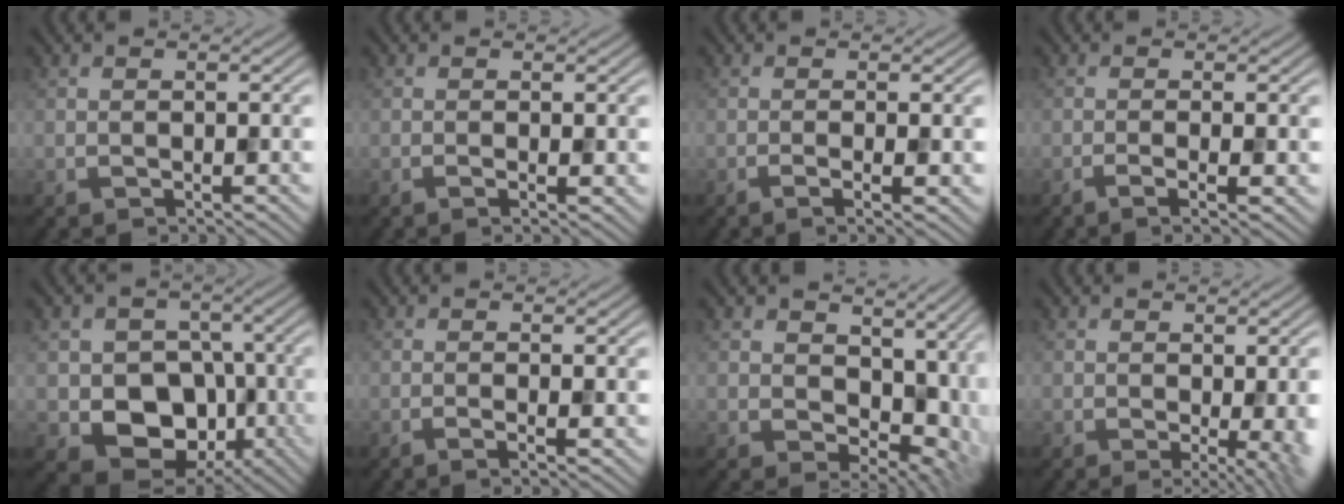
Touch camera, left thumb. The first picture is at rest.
{"total": 1.2, "force": [-0.2, 0.3, 1.2], "torque": [-0.013, 0.002, -0.005]}
{"total": 2.6, "force": [-0.8, 0.6, 2.4], "torque": [-0.030, 0.005, -0.014]}
{"total": 3.2, "force": [-1.3, 0.7, 2.8], "torque": [-0.036, 0.006, -0.021]}
{"total": 8.3, "force": [-2.4, 7.2, 3.4], "torque": [-0.066, -0.022, -0.045]}
{"total": 2.2, "force": [-0.6, 0.5, 2.1], "torque": [-0.025, 0.004, -0.012]}
{"total": 9.3, "force": [2.9, 6.5, 5.9], "torque": [-0.105, -0.026, 0.068]}
{"total": 7.3, "force": [-1.0, 2.9, 6.7], "torque": [-0.053, -0.006, 0.009]}